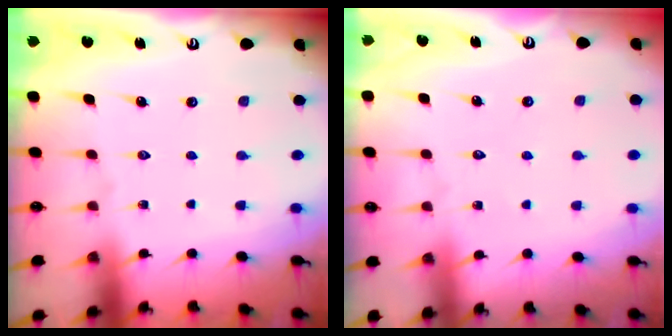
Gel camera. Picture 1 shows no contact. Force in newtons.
{"total": 2.8, "press": 2.8, "slide": 0.4}